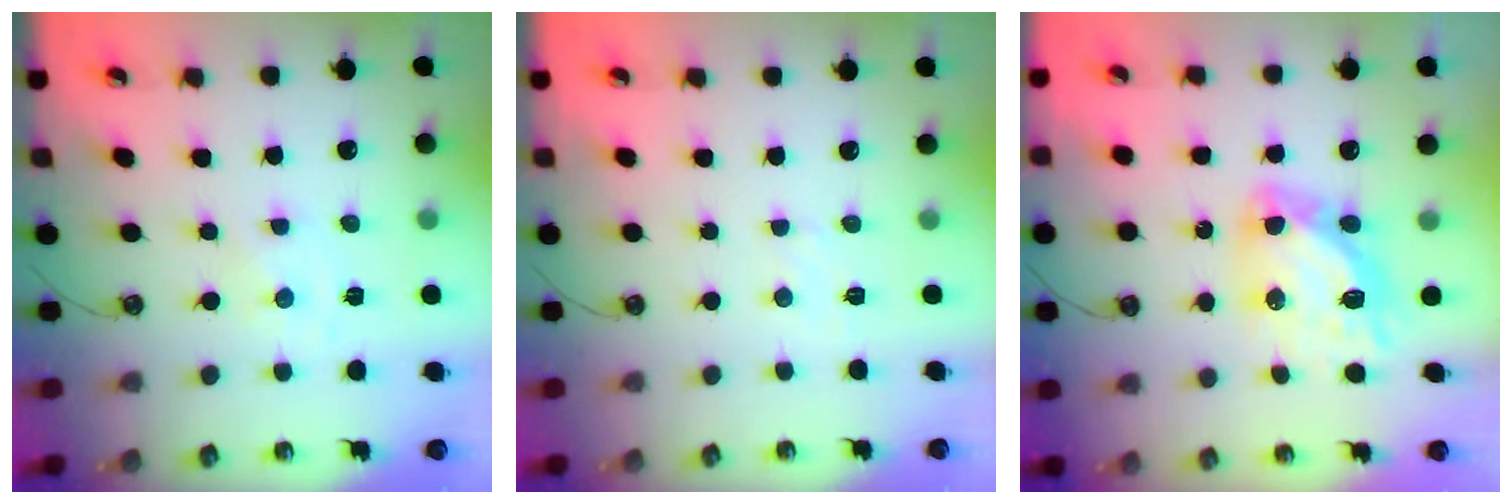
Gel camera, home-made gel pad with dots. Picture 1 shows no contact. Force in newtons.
{"total": 3.3, "press": 3.3, "slide": 0.5}
{"total": 12.7, "press": 12.7, "slide": 1.4}